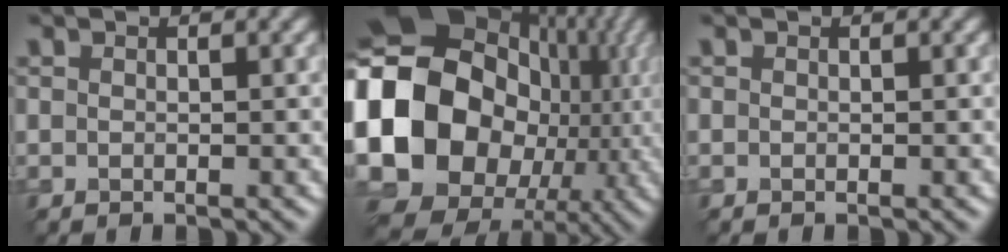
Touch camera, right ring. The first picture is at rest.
{"total": 20.5, "force": [-1.1, 17.4, 10.9], "torque": [-0.218, -0.007, -0.032]}
{"total": 0.0}